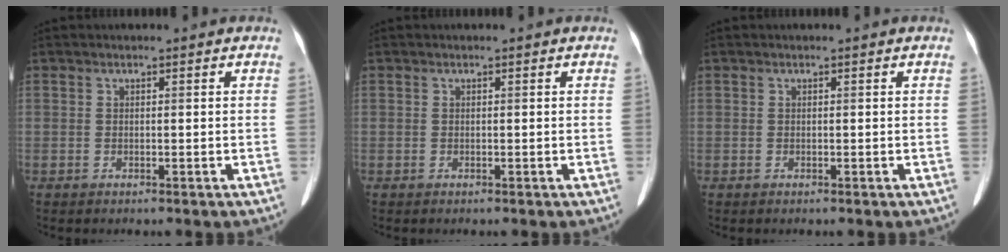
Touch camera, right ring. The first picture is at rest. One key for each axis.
{"total": 0.0}
{"total": 0.0}